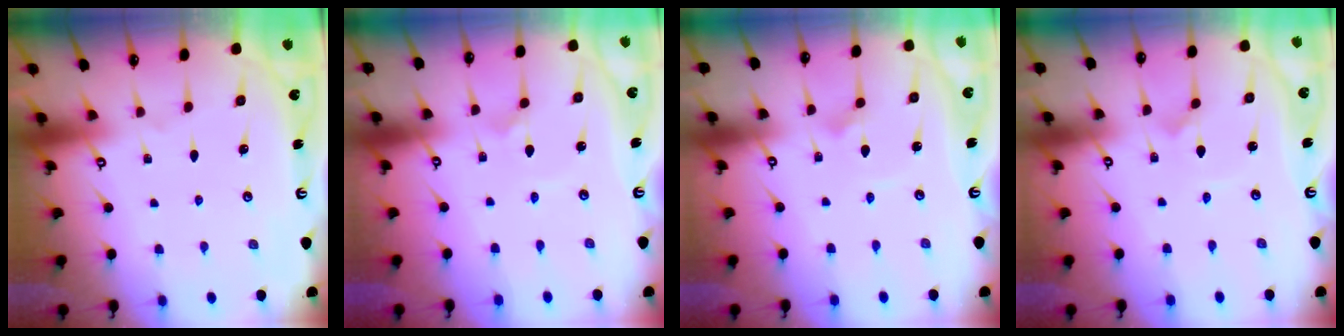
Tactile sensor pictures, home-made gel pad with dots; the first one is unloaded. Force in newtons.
{"total": 2.2, "press": 2.2, "slide": 0.1}
{"total": 3.0, "press": 3.0, "slide": 0.2}
{"total": 0.8, "press": 0.8, "slide": 0.0}